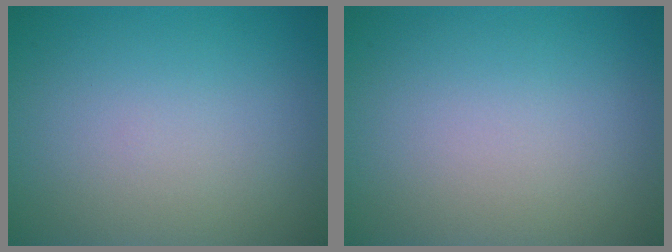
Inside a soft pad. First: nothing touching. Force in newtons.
{"total": 0.0}